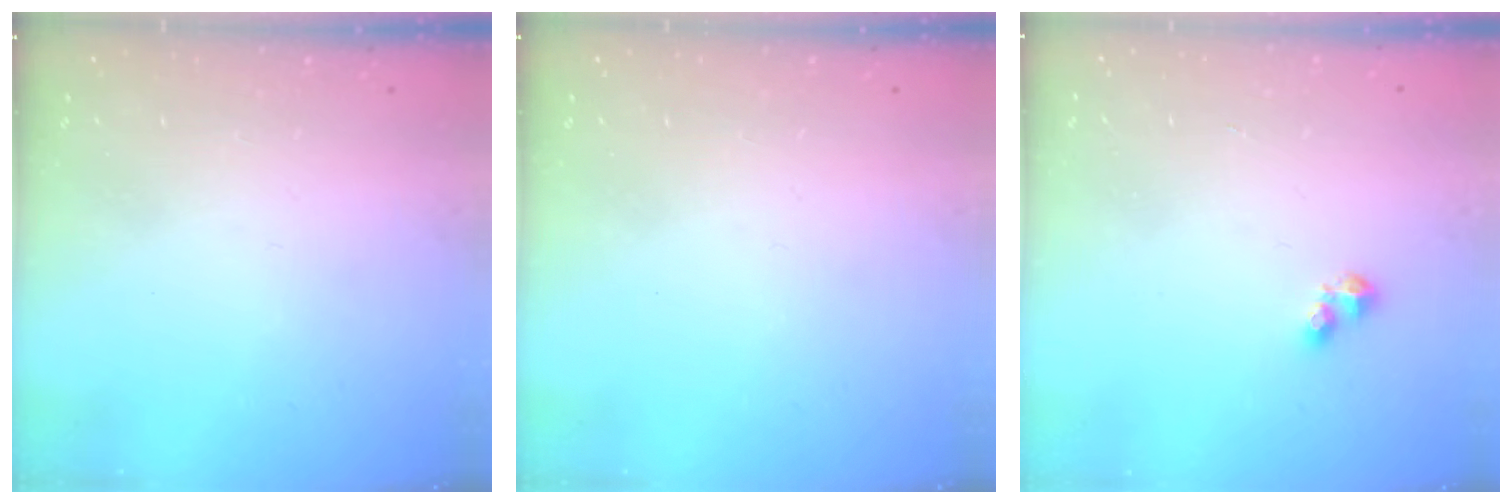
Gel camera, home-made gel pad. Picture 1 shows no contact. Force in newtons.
{"total": 0.0}
{"total": 2.8, "press": 2.8, "slide": 0.4}